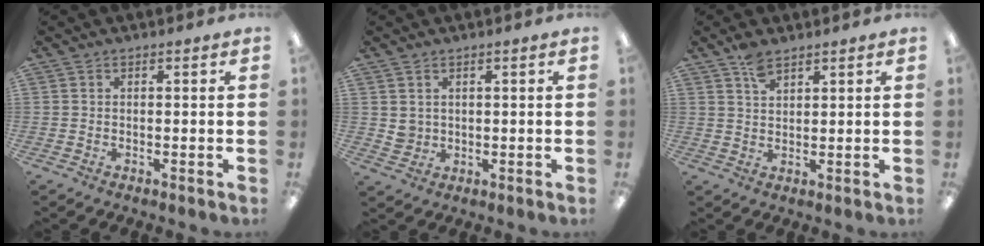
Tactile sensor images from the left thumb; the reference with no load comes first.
{"total": 2.8, "force": [1.4, 2.4, 0.4], "torque": [-0.005, 0.000, 0.026]}
{"total": 3.8, "force": [2.9, 1.6, 2.0], "torque": [-0.038, -0.007, 0.052]}